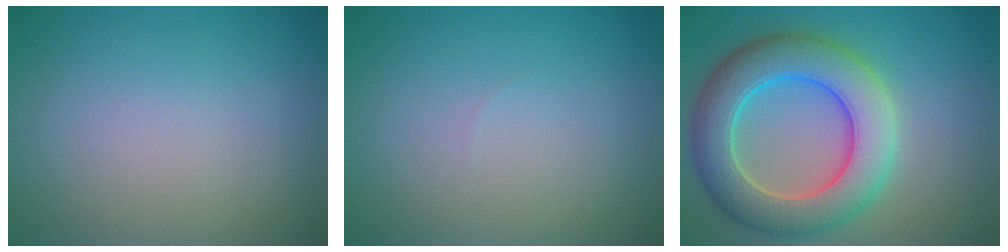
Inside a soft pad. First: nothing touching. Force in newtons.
{"total": 0.0}
{"total": 8.7, "press": 8.7, "slide": 0.3}